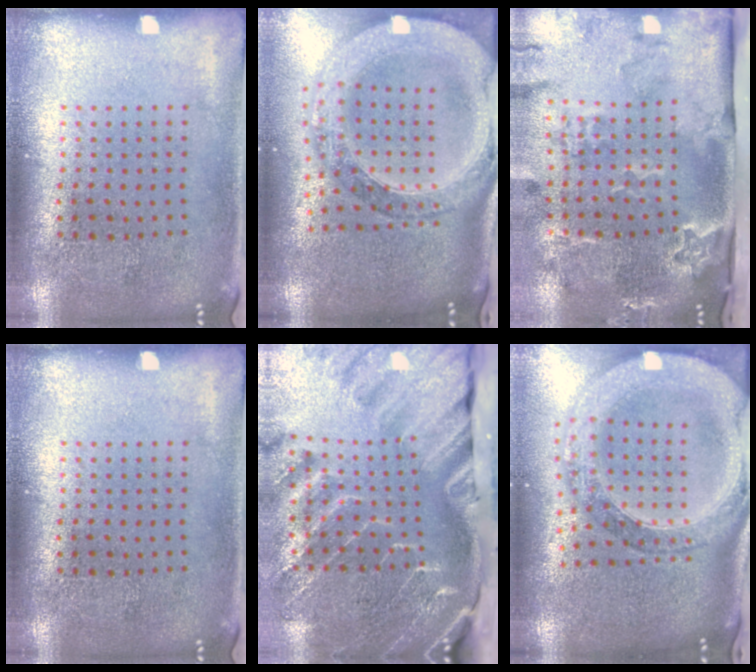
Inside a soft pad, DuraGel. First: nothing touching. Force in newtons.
{"total": 2.6, "press": 2.3, "slide": 1.2}
{"total": 3.4, "press": 2.4, "slide": 2.5}
{"total": 0.0}
{"total": 4.6, "press": 3.4, "slide": 3.1}
{"total": 2.6, "press": 2.3, "slide": 1.3}